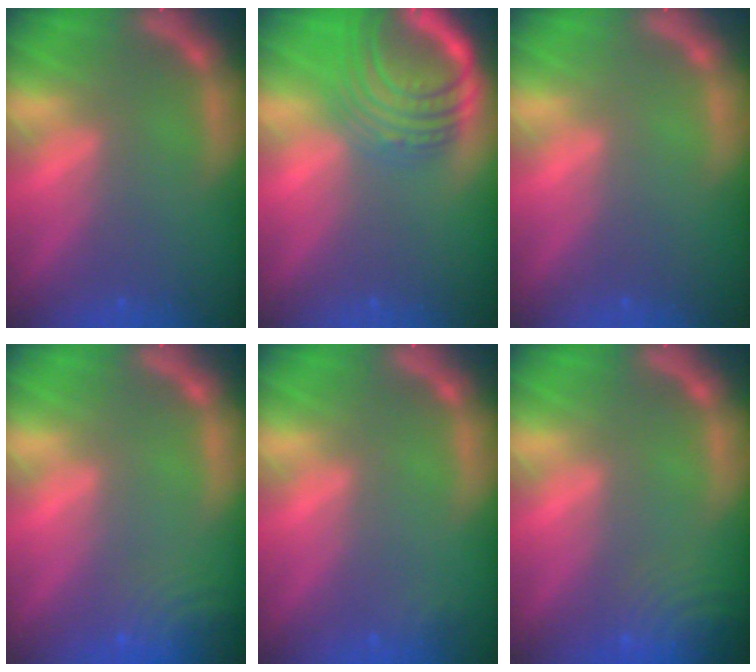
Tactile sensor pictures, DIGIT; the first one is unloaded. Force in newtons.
{"total": 9.5}
{"total": 0.0}
{"total": 5.6}
{"total": 0.9}
{"total": 7.5}